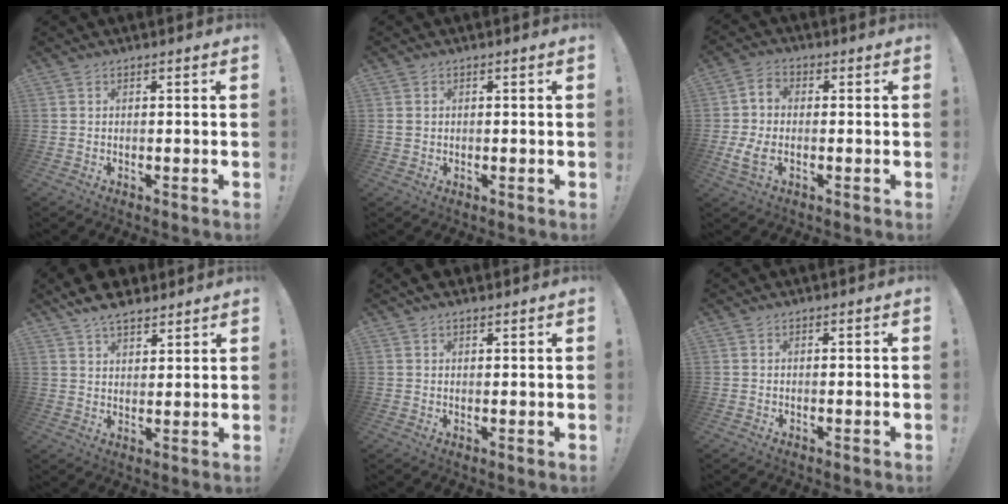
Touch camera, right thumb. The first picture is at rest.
{"total": 1.8, "force": [0.3, 1.6, 0.7], "torque": [-0.010, 0.006, 0.004]}
{"total": 6.6, "force": [-1.4, 3.9, 5.1], "torque": [-0.102, -0.006, -0.023]}
{"total": 8.1, "force": [6.5, 3.7, 3.2], "torque": [-0.046, -0.034, 0.121]}
{"total": 2.4, "force": [2.1, 0.9, 0.8], "torque": [-0.009, -0.008, 0.038]}
{"total": 0.0}